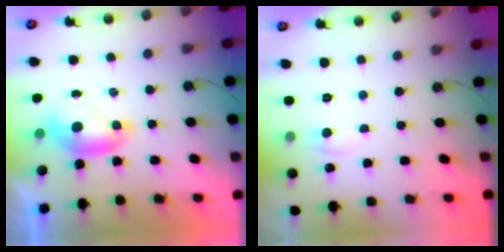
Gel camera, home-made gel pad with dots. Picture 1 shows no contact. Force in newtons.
{"total": 0.9, "press": 0.7, "slide": 0.6}